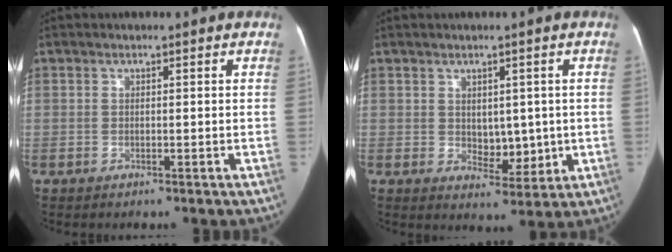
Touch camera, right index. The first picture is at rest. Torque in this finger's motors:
{"motor_torque": [0.10, 0.14, 0.05, 0.01]}